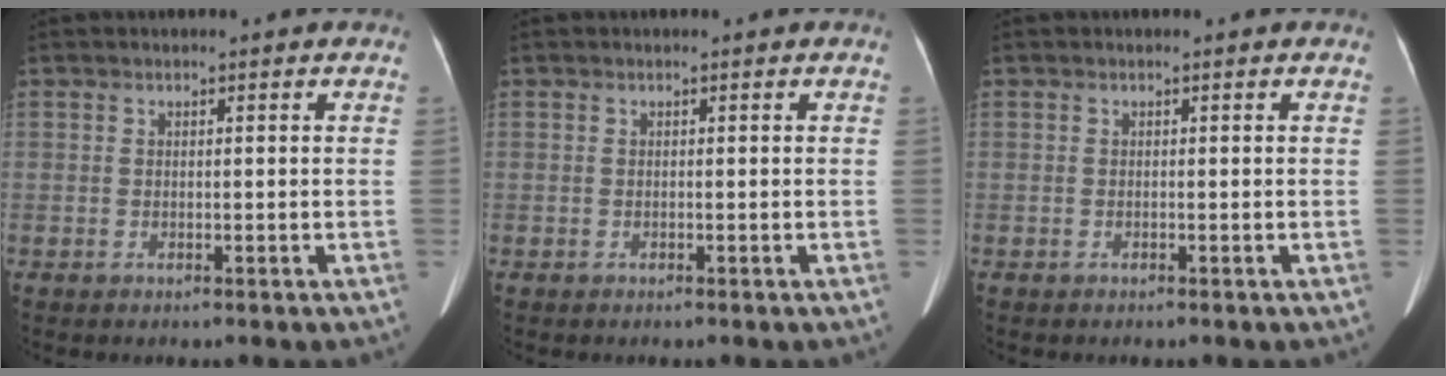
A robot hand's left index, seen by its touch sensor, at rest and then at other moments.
{"total": 0.0}
{"total": 0.0}